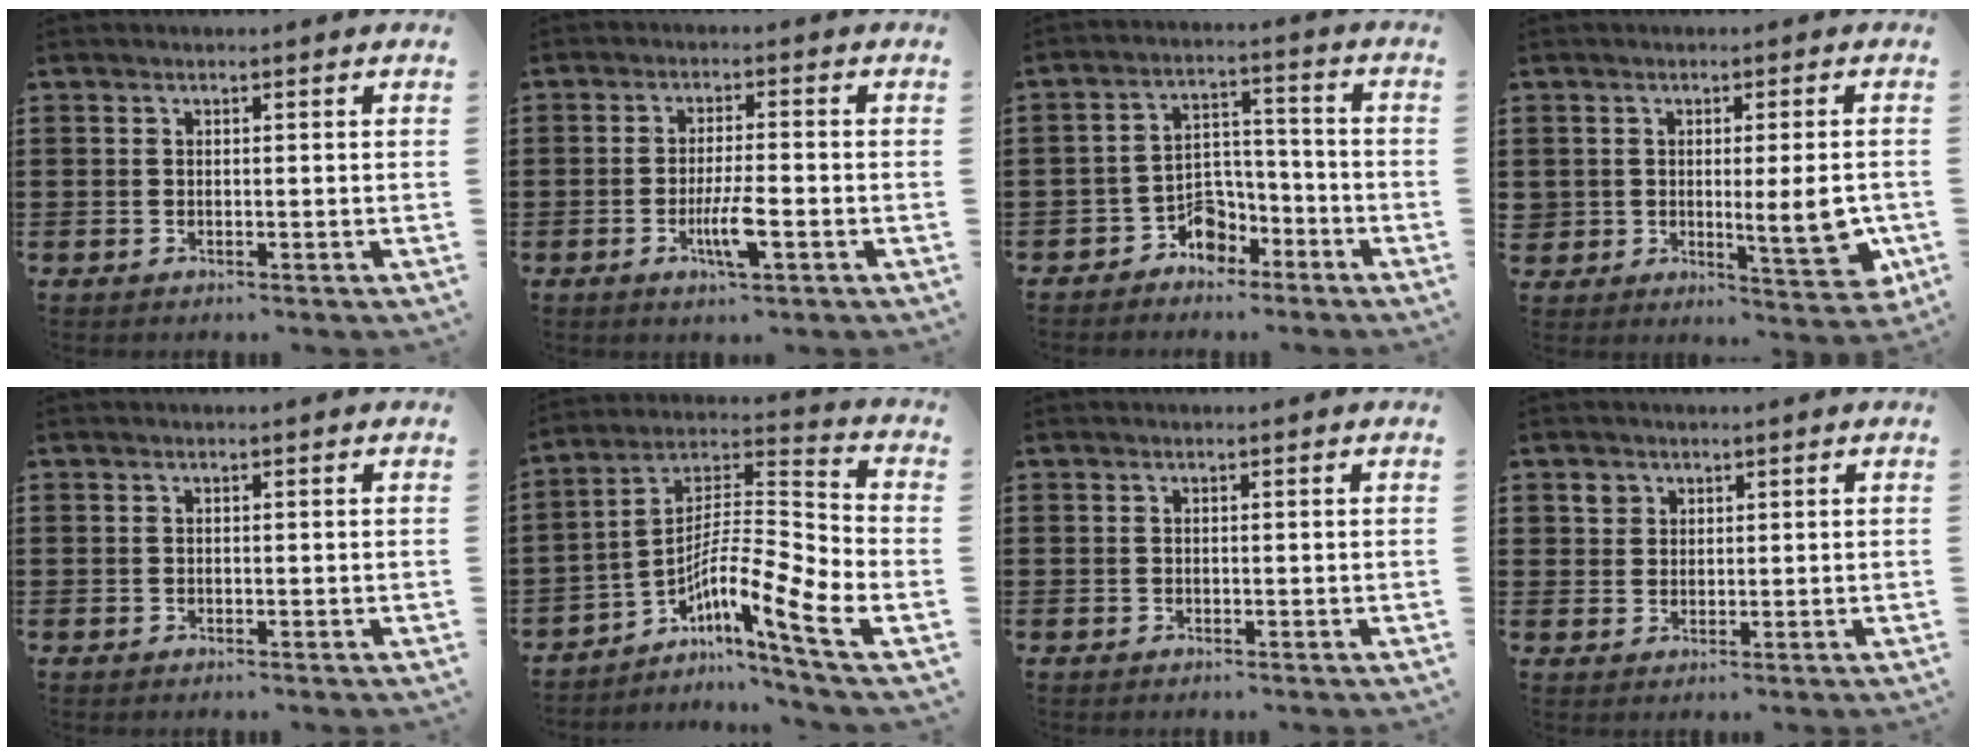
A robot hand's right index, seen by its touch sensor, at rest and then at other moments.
{"total": 5.2, "force": [-2.1, 1.0, 4.7], "torque": [-0.090, -0.006, -0.038]}
{"total": 5.3, "force": [-3.8, 3.3, 1.7], "torque": [-0.034, 0.017, -0.070]}
{"total": 6.6, "force": [-0.6, 2.6, 6.0], "torque": [-0.087, -0.004, -0.008]}
{"total": 0.0}
{"total": 9.6, "force": [-5.1, 0.7, 8.2], "torque": [-0.158, -0.027, -0.106]}
{"total": 0.0}
{"total": 2.1, "force": [1.0, 1.8, 0.3], "torque": [-0.014, 0.009, 0.017]}